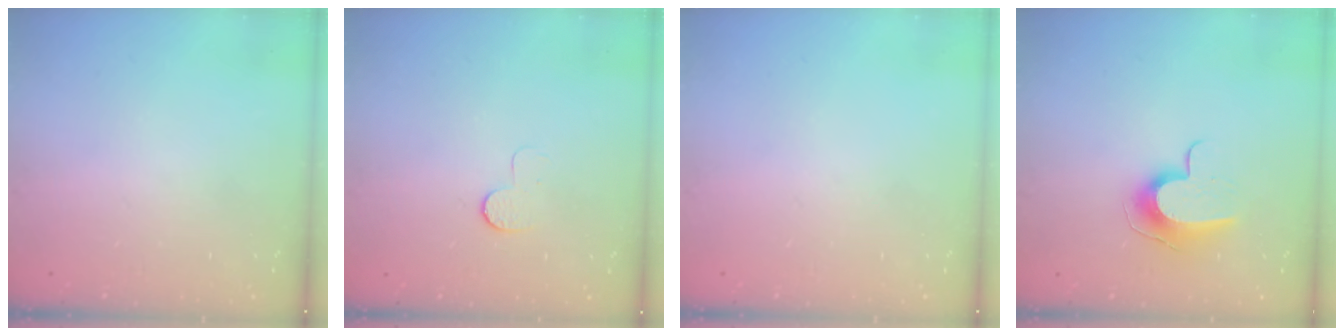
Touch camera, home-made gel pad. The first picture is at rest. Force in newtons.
{"total": 5.7, "press": 5.6, "slide": 0.6}
{"total": 0.0}
{"total": 9.6, "press": 9.6, "slide": 0.3}